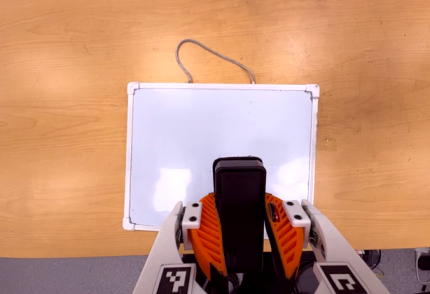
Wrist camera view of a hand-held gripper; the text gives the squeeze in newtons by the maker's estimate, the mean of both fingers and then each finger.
{"total": 8.7, "left": 6.8, "right": 10.6}